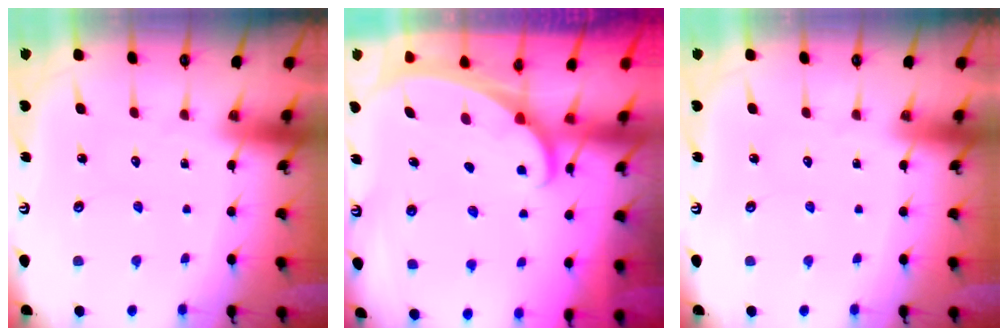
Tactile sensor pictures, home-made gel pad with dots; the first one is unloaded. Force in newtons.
{"total": 1.6, "press": 1.6, "slide": 0.1}
{"total": 0.0}